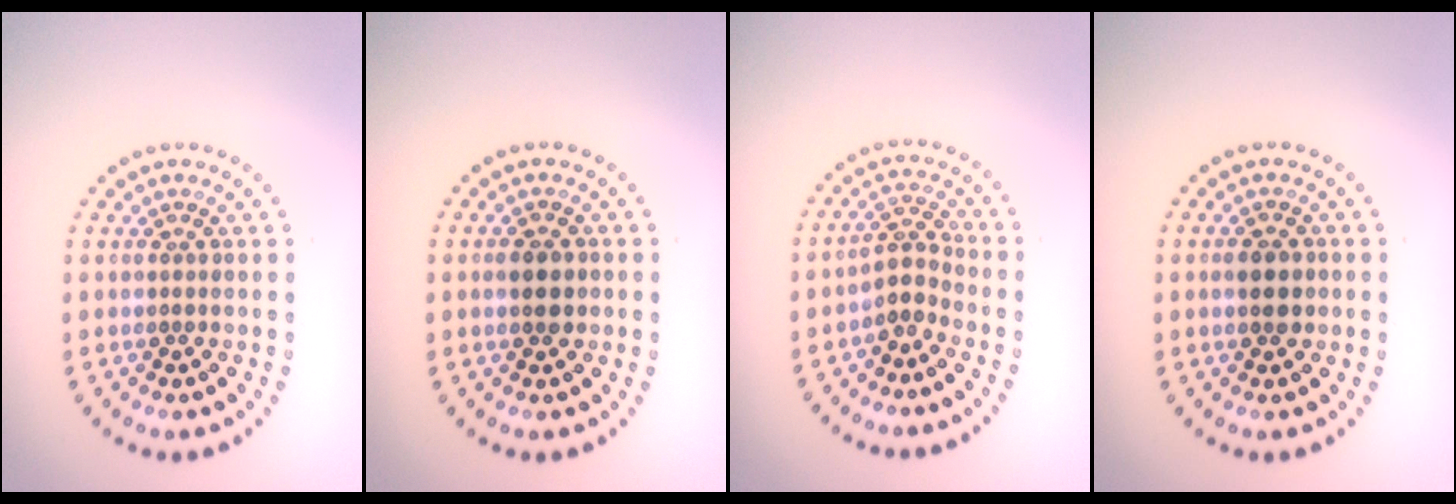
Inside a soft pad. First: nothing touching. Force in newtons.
{"total": 1.7, "press": 1.7, "slide": 0.1}
{"total": 2.2, "press": 1.7, "slide": 1.4}
{"total": 2.2, "press": 2.2, "slide": 0.1}